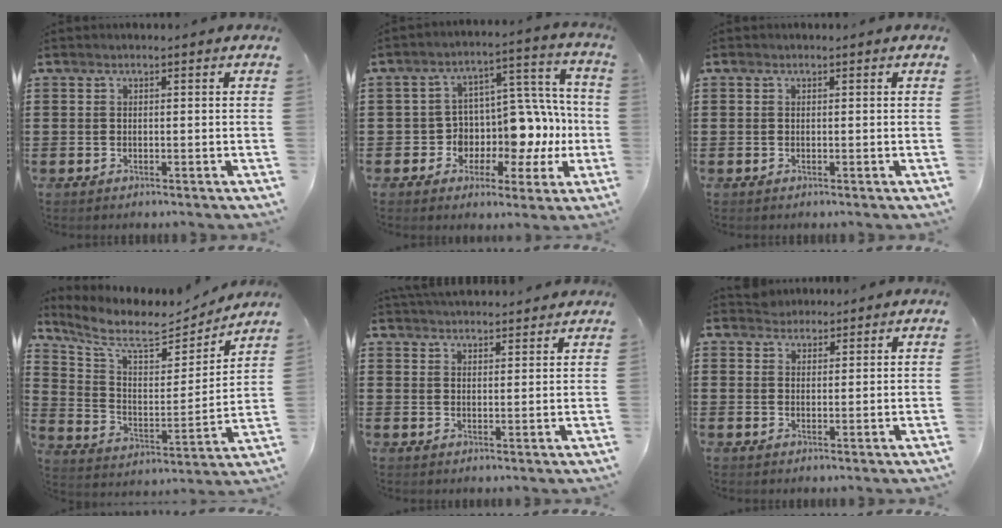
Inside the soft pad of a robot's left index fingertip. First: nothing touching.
{"total": 8.0, "force": [0.3, 7.2, 3.4], "torque": [-0.078, -0.028, 0.014]}
{"total": 0.0}
{"total": 8.4, "force": [7.2, 2.3, 3.7], "torque": [-0.109, -0.046, 0.124]}
{"total": 3.0, "force": [3.0, 0.2, 0.0], "torque": [-0.009, -0.008, 0.058]}
{"total": 2.2, "force": [2.0, 0.8, -0.3], "torque": [-0.002, 0.006, 0.042]}